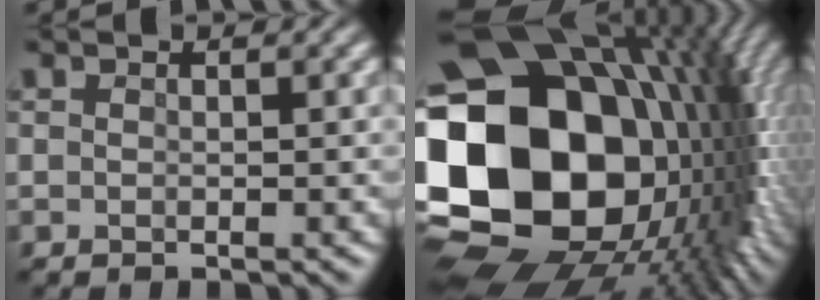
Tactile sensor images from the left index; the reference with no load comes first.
{"total": 22.1, "force": [1.0, 16.4, 14.7], "torque": [-0.304, -0.032, 0.053]}